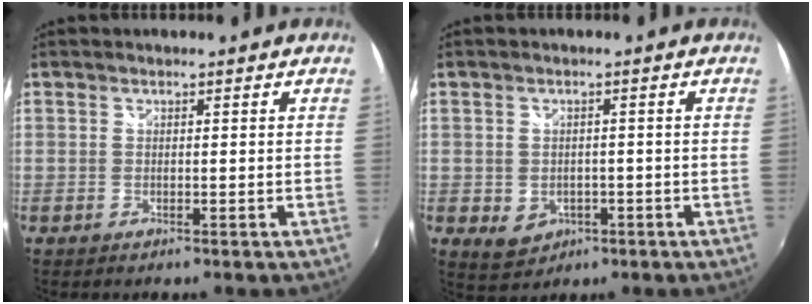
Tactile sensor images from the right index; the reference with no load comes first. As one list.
[{"total": 5.1, "force": [-1.5, 4.3, 2.2], "torque": [-0.052, -0.001, -0.009]}]